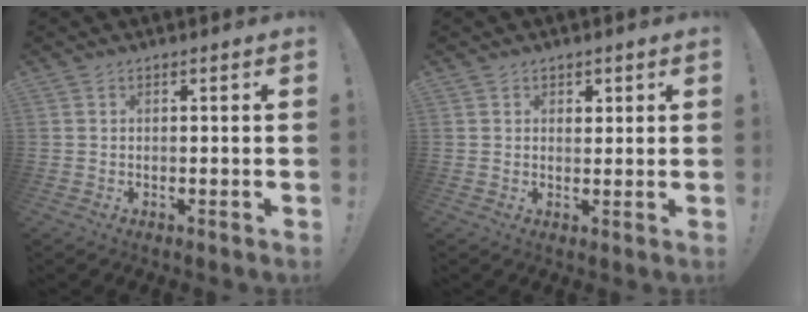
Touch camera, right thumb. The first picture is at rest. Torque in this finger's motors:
{"motor_torque": [0.04, 0.05, 0.05, 0.06, 0.00]}